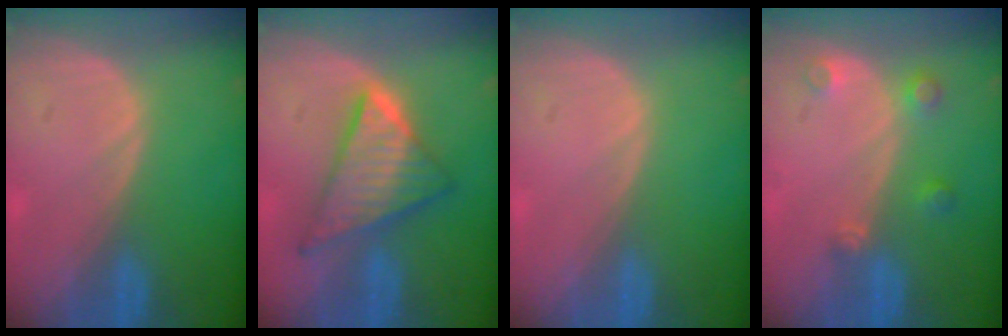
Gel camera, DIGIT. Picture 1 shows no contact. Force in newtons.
{"total": 8.8, "press": 8.8, "slide": 0.6}
{"total": 0.0}
{"total": 3.2, "press": 2.9, "slide": 1.4}